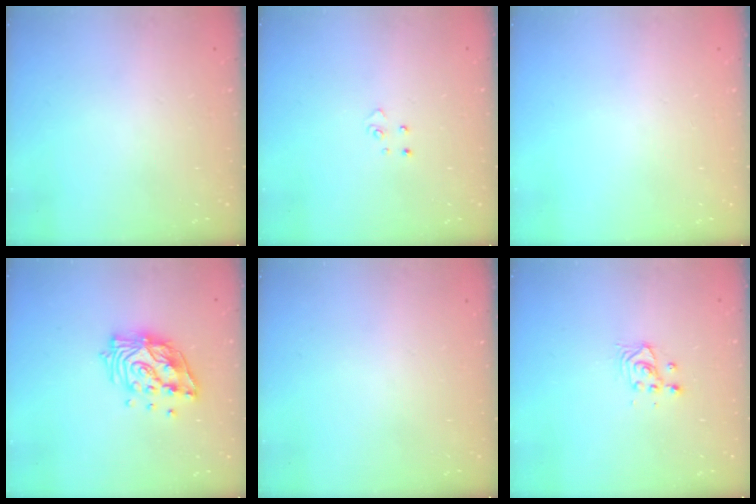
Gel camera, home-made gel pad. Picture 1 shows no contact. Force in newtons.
{"total": 3.8, "press": 3.8, "slide": 0.4}
{"total": 0.0}
{"total": 14.5, "press": 14.4, "slide": 1.6}
{"total": 0.0}
{"total": 3.7, "press": 3.7, "slide": 0.3}